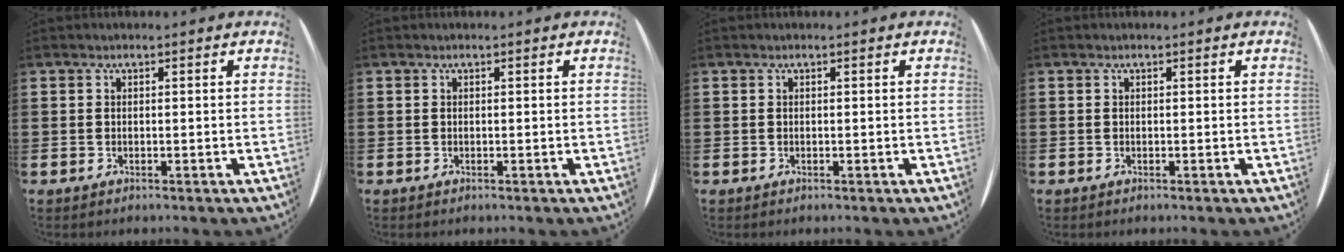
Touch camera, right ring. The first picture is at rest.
{"total": 0.0}
{"total": 0.0}
{"total": 0.0}